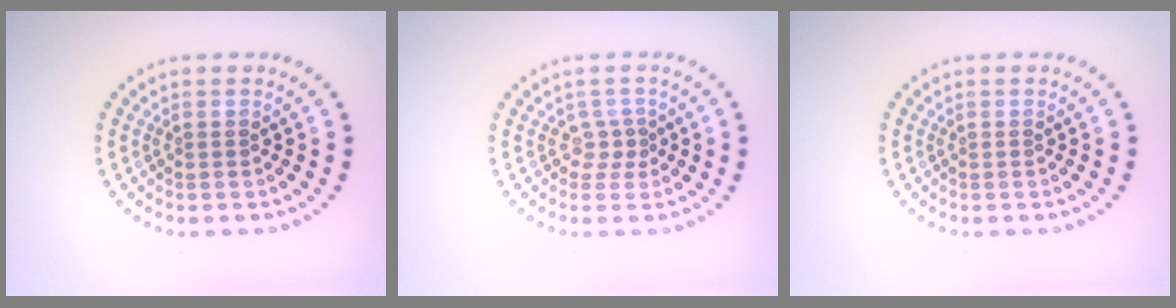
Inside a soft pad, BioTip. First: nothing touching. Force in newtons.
{"total": 1.4, "press": 1.0, "slide": 1.1}
{"total": 0.0}